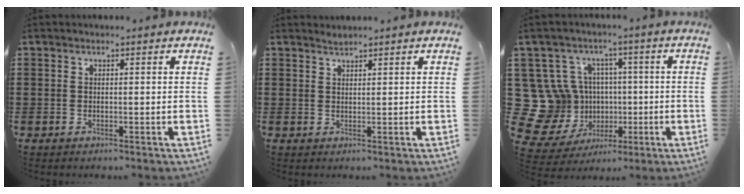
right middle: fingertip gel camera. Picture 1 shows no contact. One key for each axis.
{"total": 1.0, "fx": 1.0, "fy": 0.0, "fz": -0.1, "tx": -0.001, "ty": -0.001, "tz": 0.019}
{"total": 12.9, "fx": 0.6, "fy": 12.5, "fz": 3.3, "tx": -0.130, "ty": -0.007, "tz": 0.033}